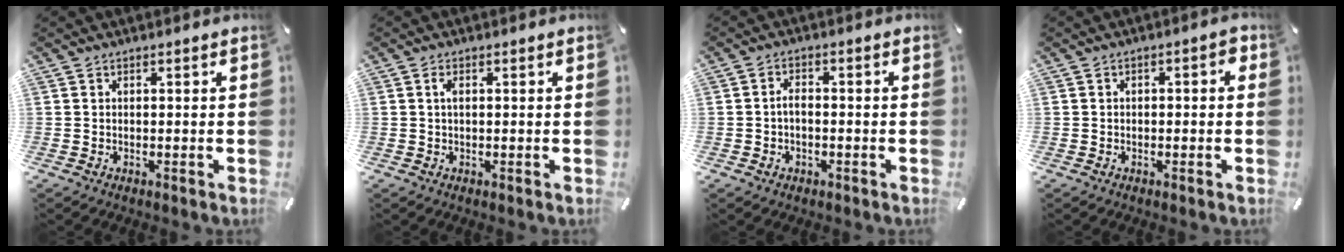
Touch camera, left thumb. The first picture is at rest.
{"total": 1.3, "force": [0.2, 0.6, 1.2], "torque": [-0.024, 0.003, 0.002]}
{"total": 2.9, "force": [-0.7, 2.0, 1.9], "torque": [-0.037, 0.007, -0.015]}
{"total": 2.0, "force": [-0.7, 1.1, 1.6], "torque": [-0.027, 0.009, -0.014]}